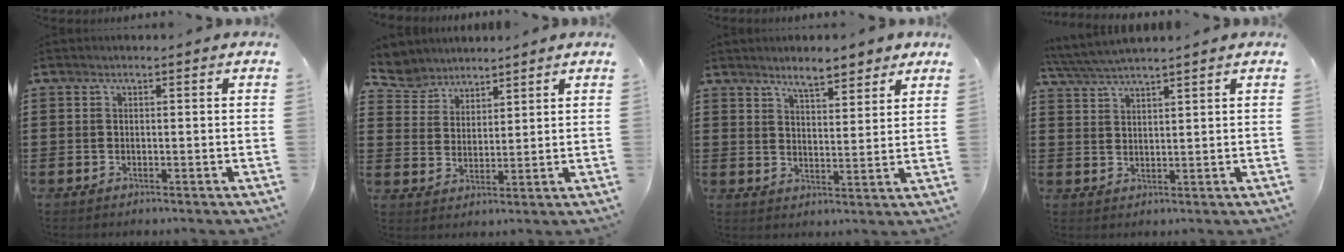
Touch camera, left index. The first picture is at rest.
{"total": 5.2, "force": [4.8, 2.0, 0.0], "torque": [-0.026, -0.013, 0.089]}
{"total": 5.5, "force": [4.9, 1.1, 2.3], "torque": [-0.050, -0.011, 0.088]}
{"total": 3.5, "force": [3.3, -0.3, 1.3], "torque": [-0.036, -0.007, 0.059]}